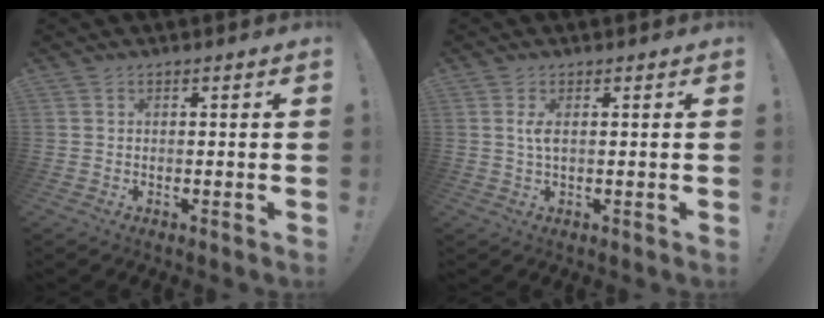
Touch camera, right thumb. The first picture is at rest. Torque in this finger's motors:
{"motor_torque": [0.04, 0.02, 0.37, -0.03, 0.03]}